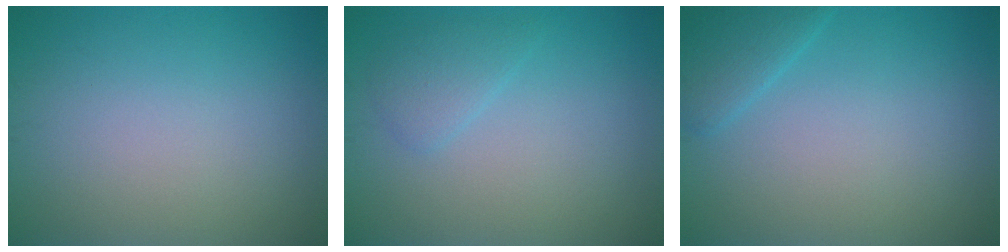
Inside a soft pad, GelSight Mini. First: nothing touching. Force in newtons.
{"total": 1.7, "press": 1.7, "slide": 0.1}
{"total": 2.2, "press": 2.2, "slide": 0.1}